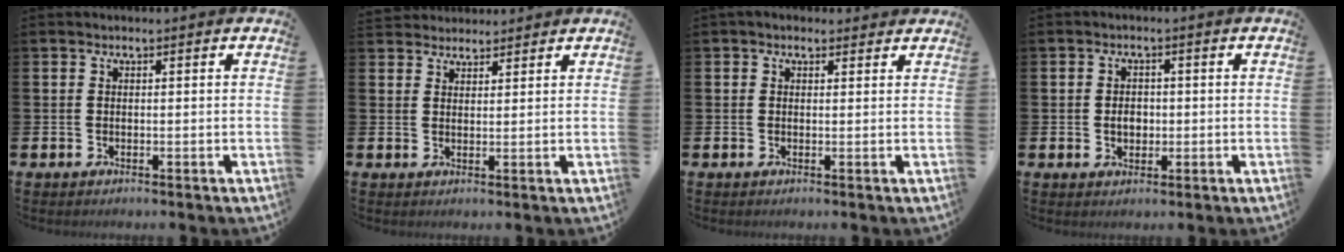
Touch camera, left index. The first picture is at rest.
{"total": 2.8, "force": [2.7, 0.8, -0.4], "torque": [0.004, -0.010, 0.049]}
{"total": 1.1, "force": [0.9, 0.6, 0.3], "torque": [0.006, 0.003, 0.012]}
{"total": 2.5, "force": [-0.2, 1.9, 1.5], "torque": [-0.013, -0.001, -0.011]}